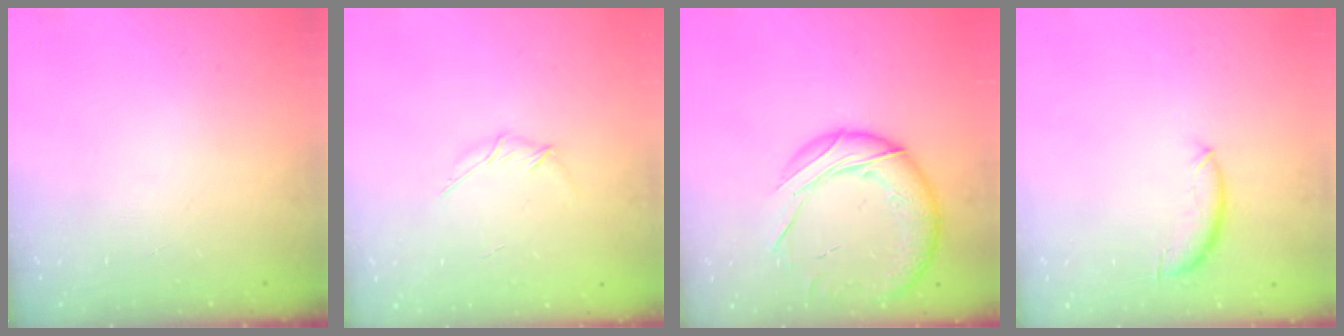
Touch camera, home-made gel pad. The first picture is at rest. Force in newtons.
{"total": 3.1, "press": 3.0, "slide": 0.8}
{"total": 18.1, "press": 17.9, "slide": 2.8}
{"total": 7.8, "press": 7.8, "slide": 0.5}